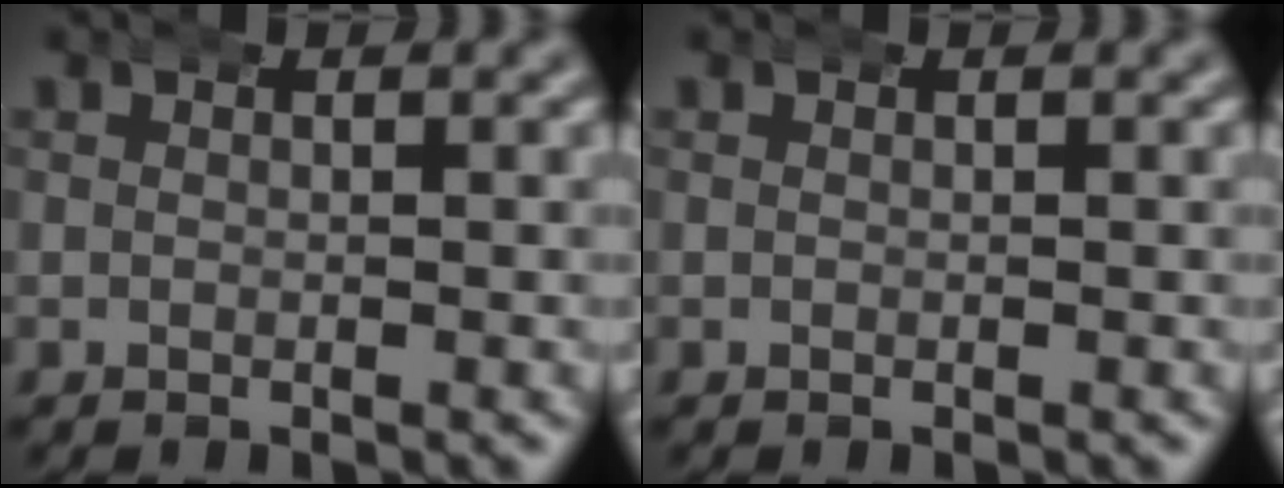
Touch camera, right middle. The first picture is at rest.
{"total": 0.0}